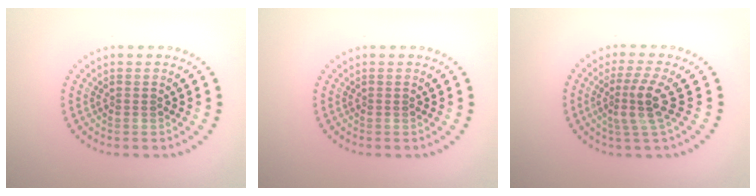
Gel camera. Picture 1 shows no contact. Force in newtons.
{"total": 0.0}
{"total": 3.0, "press": 2.3, "slide": 2.0}